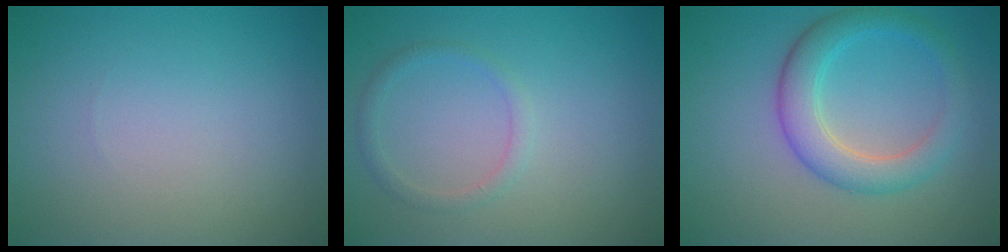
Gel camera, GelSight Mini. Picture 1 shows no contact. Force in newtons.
{"total": 1.3, "press": 1.3, "slide": 0.0}
{"total": 4.4, "press": 4.4, "slide": 0.1}